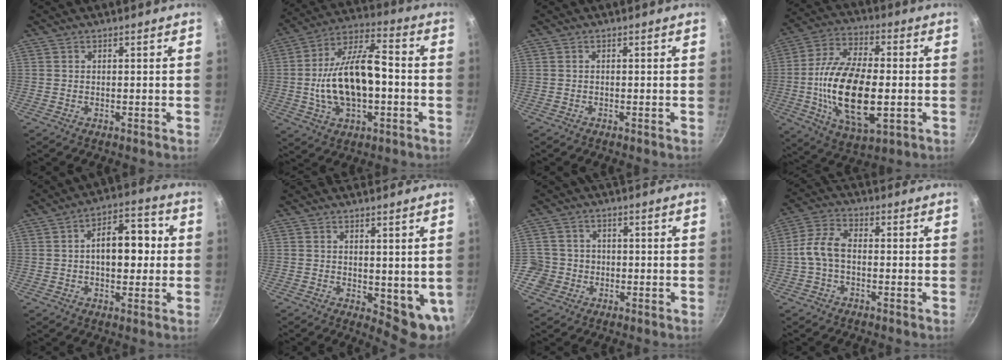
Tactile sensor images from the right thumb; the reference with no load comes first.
{"total": 18.1, "force": [-2.0, 9.4, 15.3], "torque": [-0.271, 0.040, -0.038]}
{"total": 0.0}
{"total": 21.2, "force": [-2.6, 10.1, 18.5], "torque": [-0.347, 0.003, -0.039]}
{"total": 11.4, "force": [0.7, 6.4, 9.4], "torque": [-0.116, 0.026, 0.006]}
{"total": 7.8, "force": [-0.5, 3.2, 7.1], "torque": [-0.071, -0.020, 0.003]}
{"total": 4.9, "force": [-1.1, 4.7, 0.0], "torque": [0.032, 0.015, -0.024]}
{"total": 7.0, "force": [-0.8, 4.3, 5.4], "torque": [-0.111, 0.023, -0.023]}